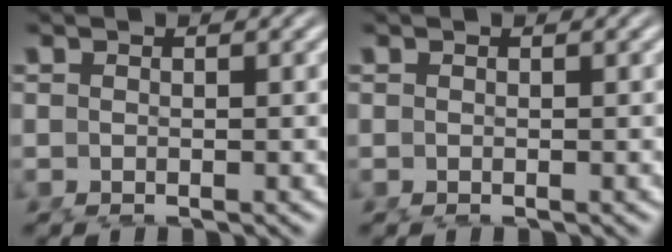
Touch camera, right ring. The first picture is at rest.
{"total": 0.0}